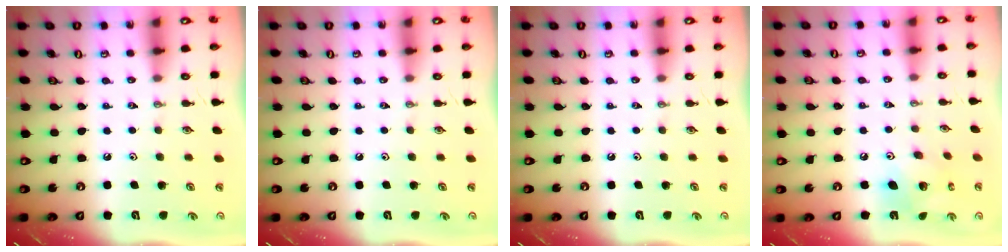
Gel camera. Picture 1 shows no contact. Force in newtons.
{"total": 0.0}
{"total": 0.0}
{"total": 10.8, "press": 10.7, "slide": 1.0}